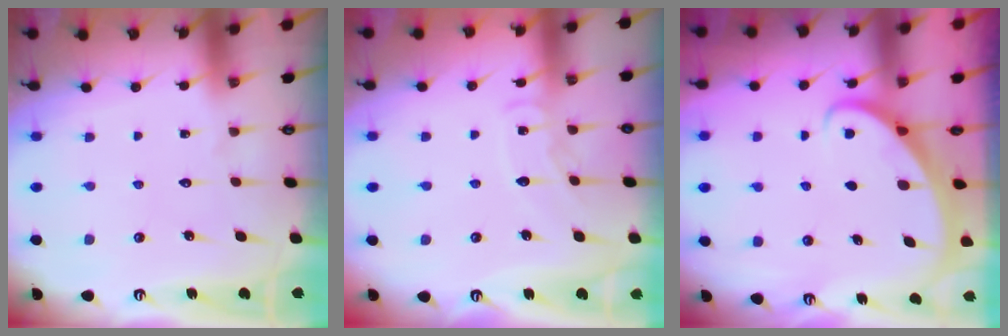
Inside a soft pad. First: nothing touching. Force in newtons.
{"total": 7.6, "press": 7.6, "slide": 0.8}
{"total": 2.8, "press": 2.8, "slide": 0.2}